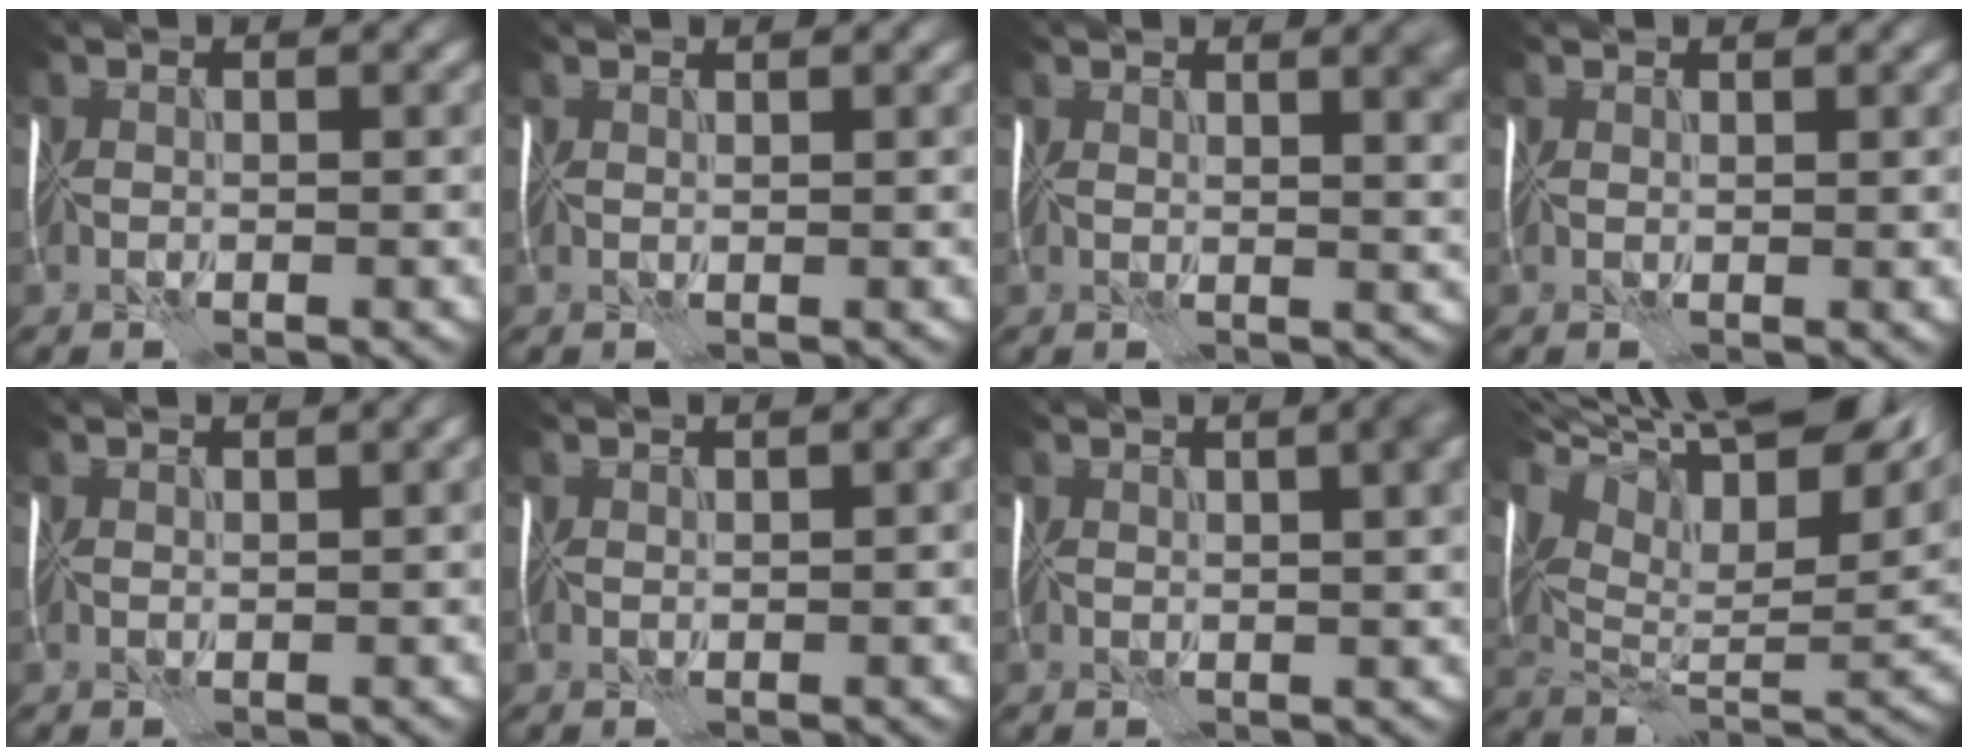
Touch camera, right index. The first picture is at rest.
{"total": 1.3, "force": [1.2, 0.3, 0.4], "torque": [-0.007, 0.004, 0.019]}
{"total": 5.6, "force": [3.1, 2.2, 4.0], "torque": [-0.014, 0.012, 0.038]}
{"total": 1.3, "force": [1.1, 0.4, 0.4], "torque": [-0.006, 0.004, 0.018]}
{"total": 1.5, "force": [1.2, 0.2, 0.9], "torque": [-0.014, 0.004, 0.020]}
{"total": 1.9, "force": [1.3, 0.4, 1.4], "torque": [-0.022, 0.006, 0.022]}
{"total": 8.9, "force": [3.9, 4.1, 6.9], "torque": [-0.049, 0.047, 0.026]}
{"total": 15.8, "force": [9.2, 6.3, 11.2], "torque": [-0.180, 0.040, 0.158]}